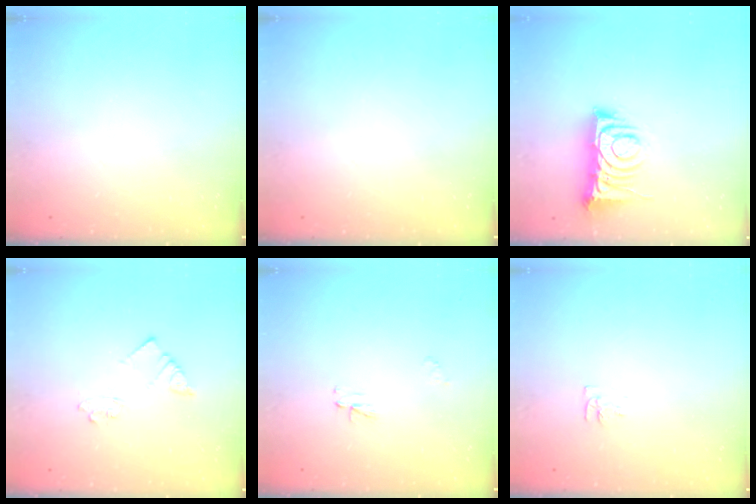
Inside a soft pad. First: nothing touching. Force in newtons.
{"total": 0.0}
{"total": 9.4, "press": 9.4, "slide": 1.0}
{"total": 1.7, "press": 1.6, "slide": 0.2}
{"total": 3.1, "press": 3.1, "slide": 0.3}
{"total": 3.8, "press": 3.7, "slide": 0.5}